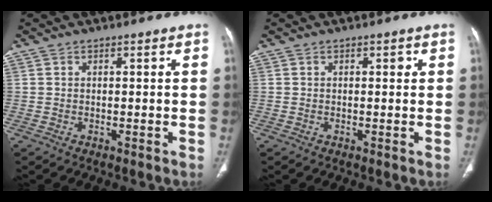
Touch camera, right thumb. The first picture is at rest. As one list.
[{"total": 1.0, "force": [0.2, 0.5, 0.8], "torque": [-0.007, 0.001, 0.002]}]